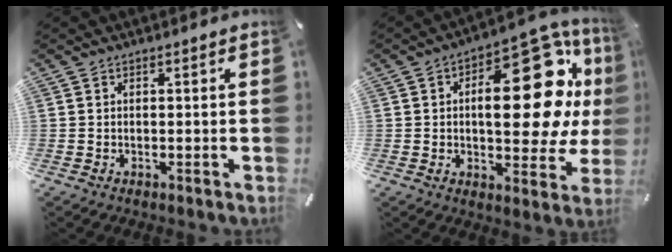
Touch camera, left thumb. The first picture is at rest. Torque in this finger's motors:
{"motor_torque": [2.56, 2.45, 2.32, -0.44, 0.42]}